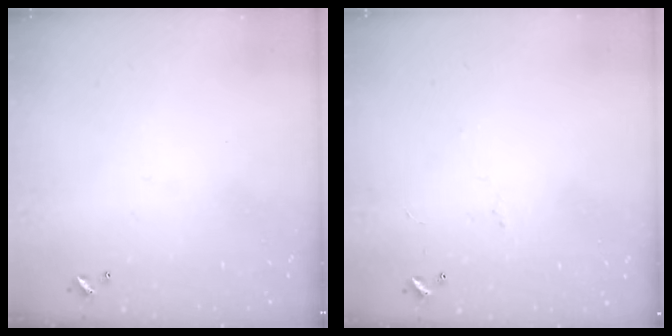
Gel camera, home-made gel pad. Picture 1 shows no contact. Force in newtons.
{"total": 1.9, "press": 1.8, "slide": 0.6}